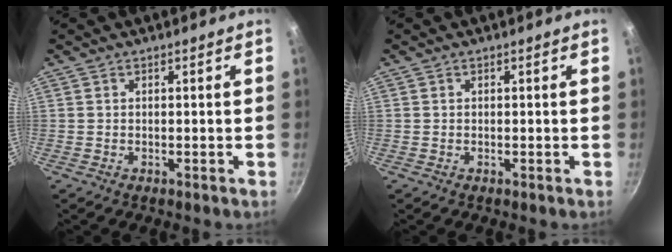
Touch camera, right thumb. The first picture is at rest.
{"total": 0.0}